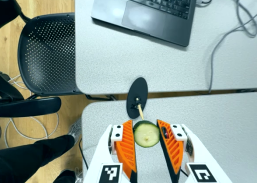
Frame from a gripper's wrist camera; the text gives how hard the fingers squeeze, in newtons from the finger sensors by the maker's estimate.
{"total": 8.5, "left": 8.7, "right": 8.4}